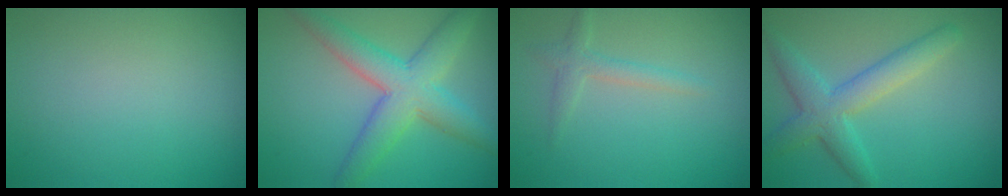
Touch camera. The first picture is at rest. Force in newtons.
{"total": 6.1, "press": 6.1, "slide": 0.2}
{"total": 1.6, "press": 1.6, "slide": 0.1}
{"total": 4.3, "press": 4.3, "slide": 0.1}